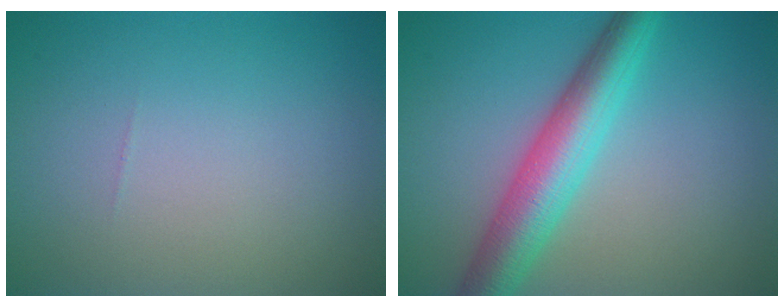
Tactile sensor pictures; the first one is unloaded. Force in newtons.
{"total": 6.3, "press": 6.3, "slide": 0.2}